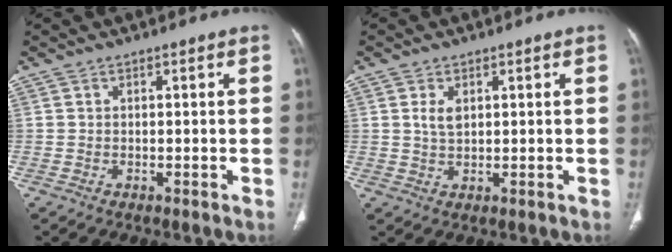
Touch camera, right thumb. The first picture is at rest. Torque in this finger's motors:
{"motor_torque": [0.01, 0.02, 0.14, 0.32, 0.01]}